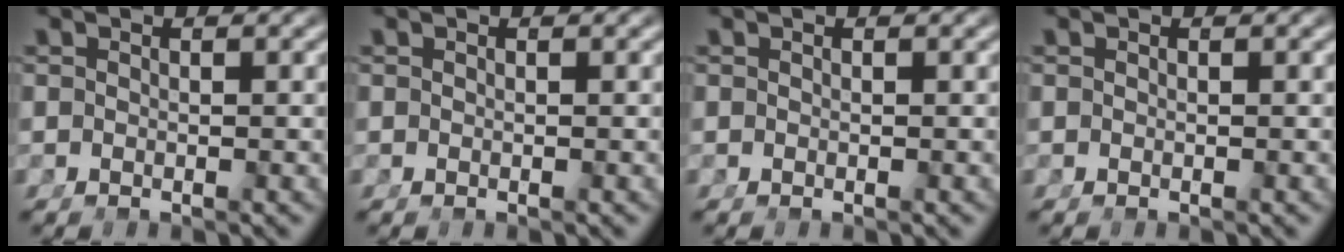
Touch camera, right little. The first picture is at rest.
{"total": 0.0}
{"total": 0.0}
{"total": 0.0}